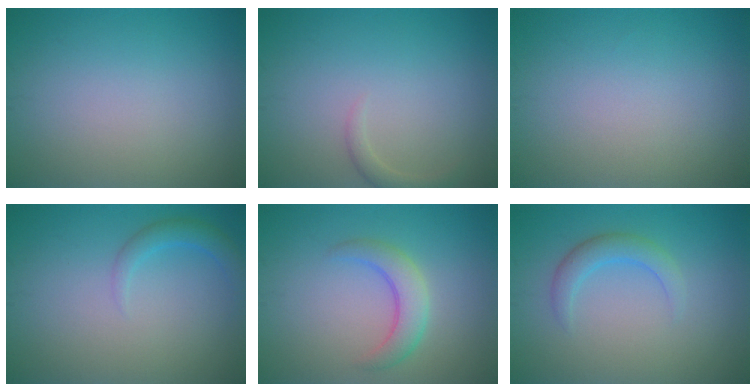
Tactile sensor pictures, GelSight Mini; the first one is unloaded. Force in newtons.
{"total": 1.2, "press": 1.2, "slide": 0.1}
{"total": 0.0}
{"total": 1.8, "press": 1.8, "slide": 0.2}
{"total": 3.1, "press": 3.1, "slide": 0.2}
{"total": 2.3, "press": 2.3, "slide": 0.1}